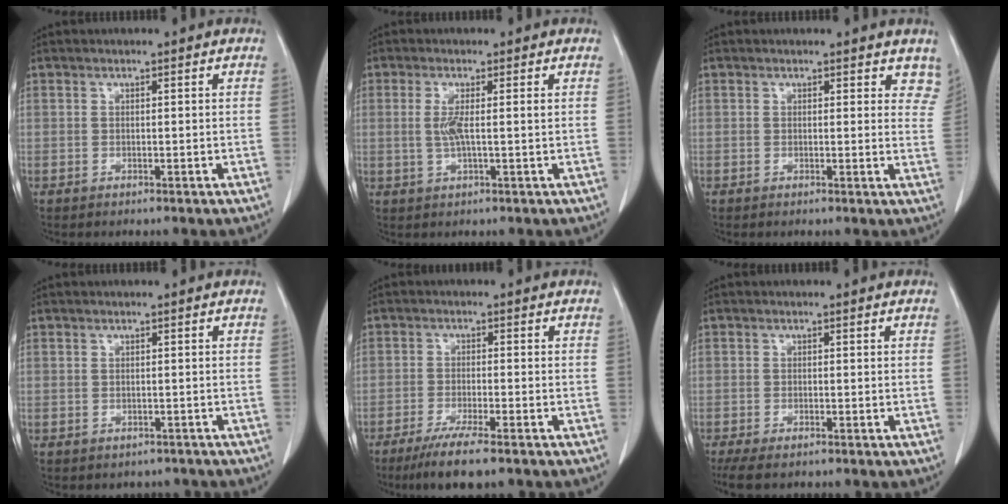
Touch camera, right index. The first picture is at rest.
{"total": 3.3, "force": [0.3, 0.1, 3.2], "torque": [-0.070, -0.003, 0.007]}
{"total": 5.4, "force": [4.6, 2.4, 1.3], "torque": [0.016, -0.013, 0.029]}
{"total": 2.7, "force": [-2.0, 1.7, 0.0], "torque": [0.000, 0.007, -0.028]}
{"total": 7.3, "force": [-5.3, 0.3, 5.0], "torque": [-0.085, -0.018, -0.086]}
{"total": 5.6, "force": [-4.4, 1.6, 3.1], "torque": [-0.054, -0.011, -0.069]}